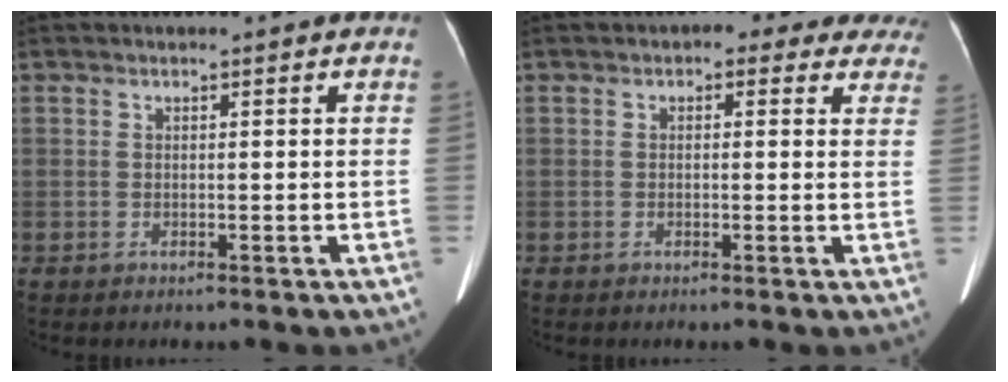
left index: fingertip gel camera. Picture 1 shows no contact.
{"total": 7.8, "force": [6.2, 3.8, 2.8], "torque": [-0.006, 0.011, 0.048]}